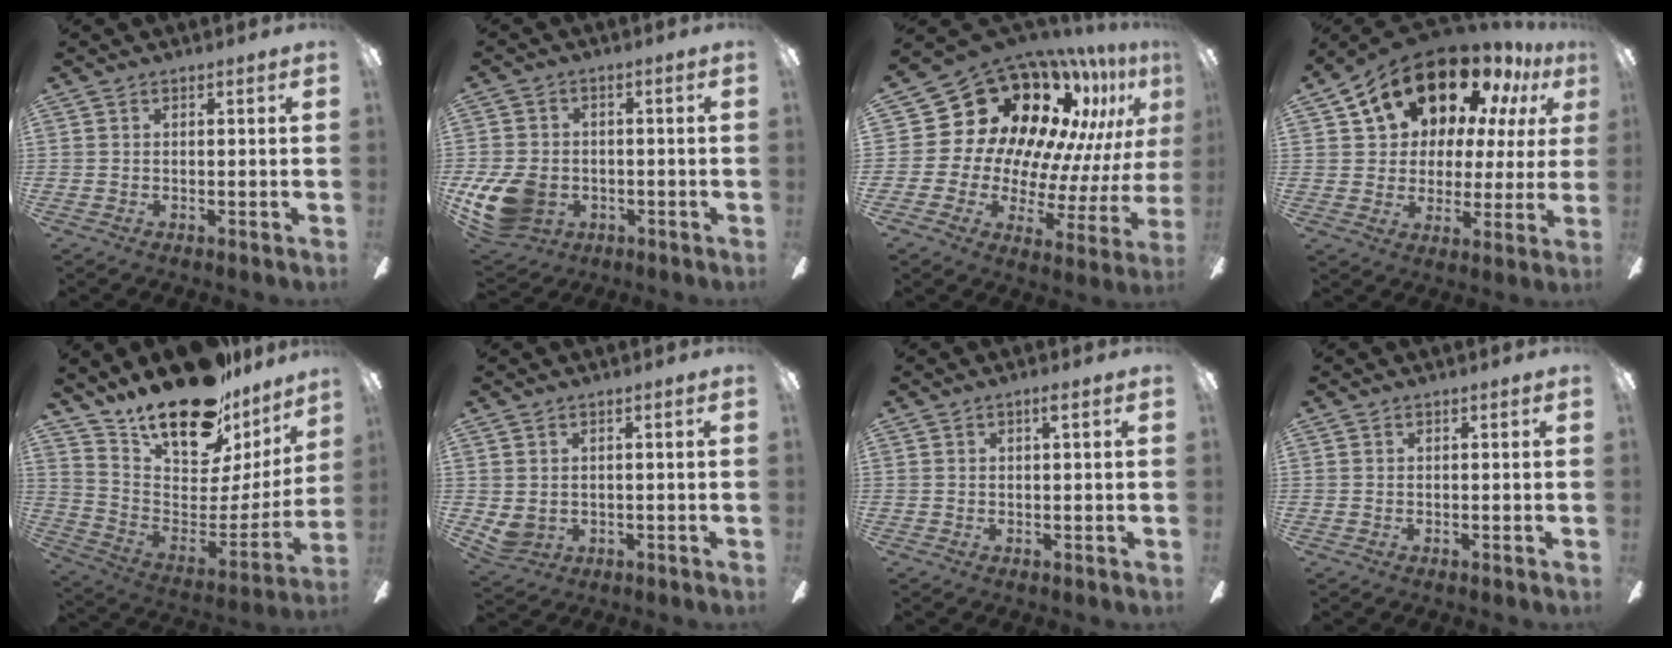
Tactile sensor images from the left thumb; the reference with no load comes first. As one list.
[{"total": 13.2, "force": [-4.3, 9.7, 7.9], "torque": [-0.167, 0.019, -0.077]}, {"total": 24.6, "force": [14.2, 15.7, 12.5], "torque": [-0.179, -0.135, 0.286]}, {"total": 20.6, "force": [13.9, 11.7, 9.8], "torque": [-0.161, -0.088, 0.249]}, {"total": 22.5, "force": [17.7, 9.1, 10.5], "torque": [-0.156, -0.130, 0.310]}, {"total": 3.4, "force": [1.1, 2.9, 1.4], "torque": [-0.045, -0.006, 0.020]}, {"total": 1.6, "force": [0.6, 0.2, 1.4], "torque": [-0.023, -0.001, 0.008]}, {"total": 0.0}]